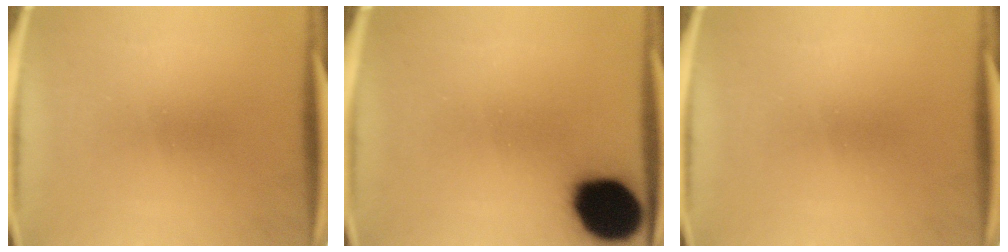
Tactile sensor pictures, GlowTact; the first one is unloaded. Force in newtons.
{"total": 17.9}
{"total": 0.0}